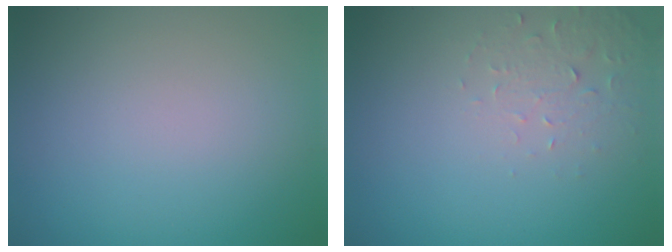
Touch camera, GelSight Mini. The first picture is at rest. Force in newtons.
{"total": 1.9, "press": 1.8, "slide": 0.4}